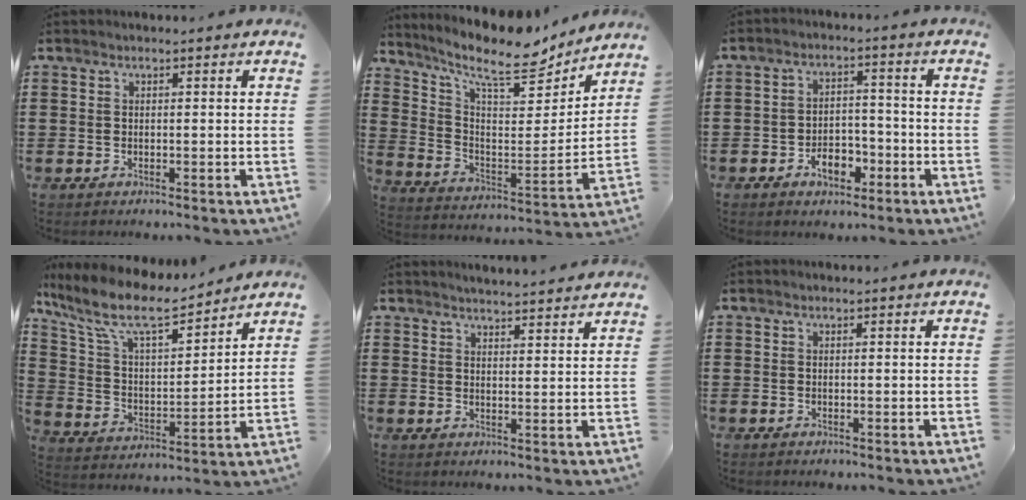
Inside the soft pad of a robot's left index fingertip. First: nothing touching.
{"total": 11.1, "force": [9.1, 2.8, 5.9], "torque": [-0.139, -0.064, 0.149]}
{"total": 5.1, "force": [-2.9, 2.9, 3.0], "torque": [-0.042, 0.006, -0.056]}
{"total": 9.8, "force": [7.8, 2.4, 5.5], "torque": [-0.140, -0.043, 0.132]}
{"total": 3.0, "force": [2.9, -0.5, 0.0], "torque": [-0.010, -0.013, 0.053]}
{"total": 0.0}